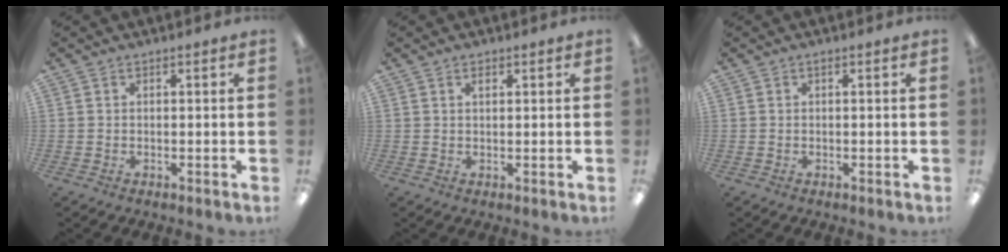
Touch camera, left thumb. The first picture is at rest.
{"total": 1.7, "force": [1.0, 0.8, 1.0], "torque": [-0.015, -0.001, 0.016]}
{"total": 0.5, "force": [0.3, 0.1, 0.4], "torque": [-0.010, 0.003, 0.006]}